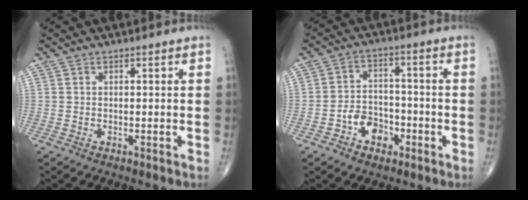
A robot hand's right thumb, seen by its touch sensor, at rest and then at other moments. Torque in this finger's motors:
{"motor_torque": [0.84, 0.73, 0.50, -0.72, 0.24]}